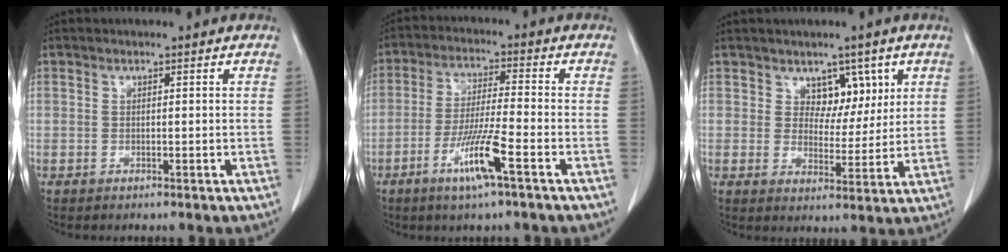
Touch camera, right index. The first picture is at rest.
{"total": 8.9, "force": [-4.4, -0.3, 7.7], "torque": [-0.151, -0.013, -0.086]}
{"total": 5.1, "force": [2.6, 3.4, 2.8], "torque": [-0.026, 0.001, 0.042]}